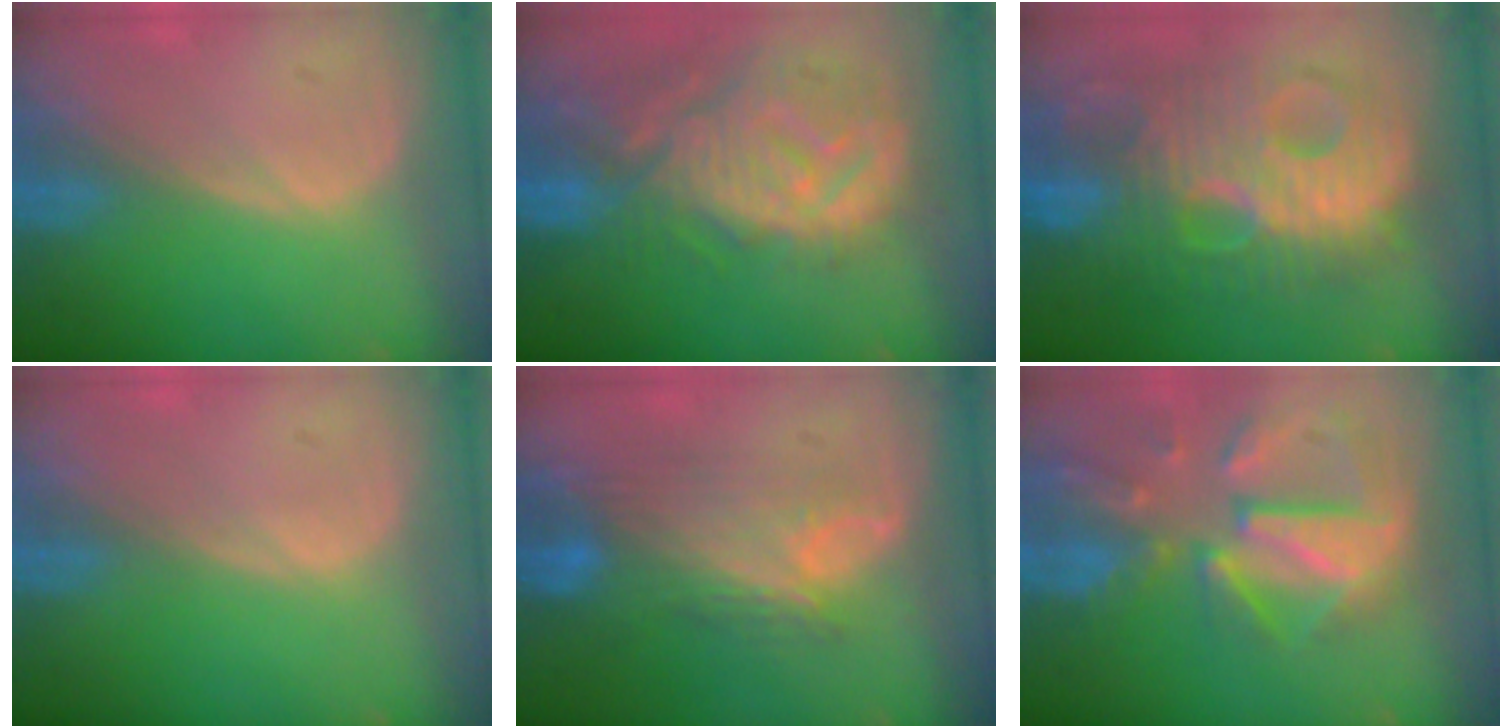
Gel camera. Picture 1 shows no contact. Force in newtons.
{"total": 12.4, "press": 11.1, "slide": 5.5}
{"total": 13.4, "press": 13.4, "slide": 1.2}
{"total": 0.0}
{"total": 9.0, "press": 8.0, "slide": 4.1}
{"total": 12.0, "press": 10.4, "slide": 5.9}